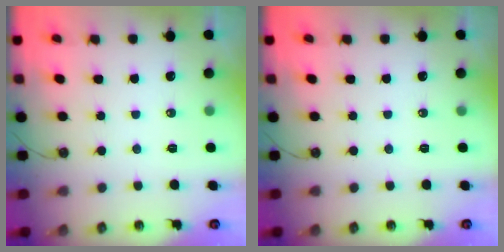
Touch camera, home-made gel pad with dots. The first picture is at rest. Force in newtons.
{"total": 0.0}